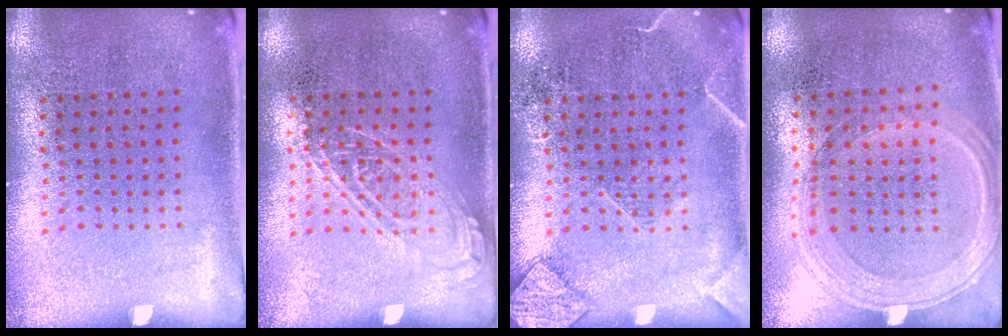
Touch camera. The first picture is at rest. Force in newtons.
{"total": 1.2, "press": 1.1, "slide": 0.4}
{"total": 2.3, "press": 2.3, "slide": 0.3}
{"total": 0.7, "press": 0.7, "slide": 0.2}